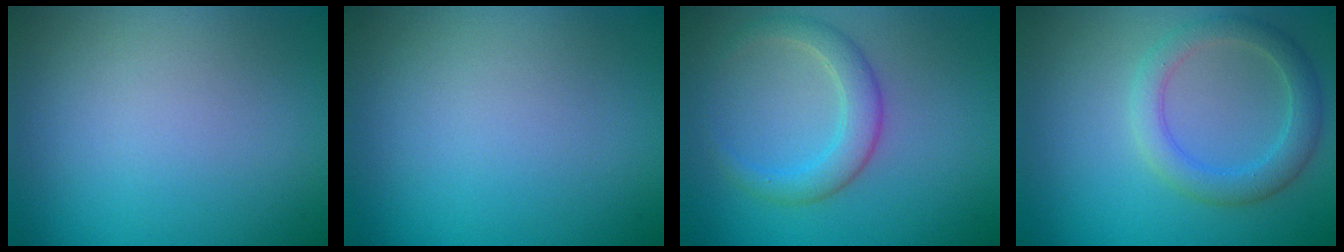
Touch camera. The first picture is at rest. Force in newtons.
{"total": 0.0}
{"total": 3.1, "press": 3.1, "slide": 0.3}
{"total": 3.3, "press": 3.3, "slide": 0.2}